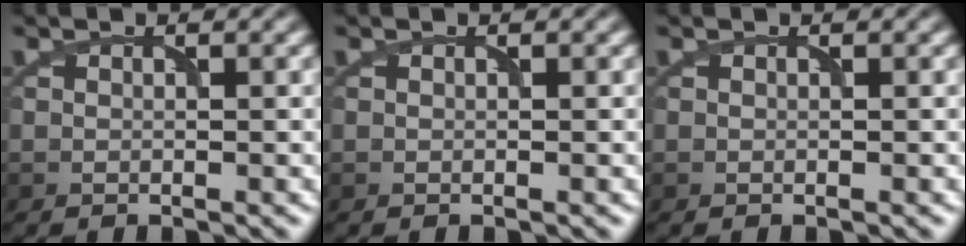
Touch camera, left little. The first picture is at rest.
{"total": 0.0}
{"total": 0.0}